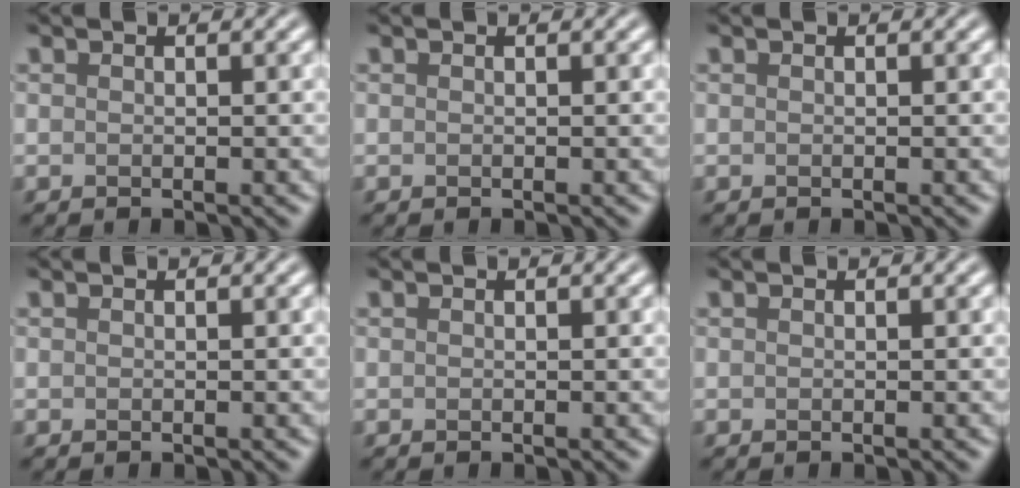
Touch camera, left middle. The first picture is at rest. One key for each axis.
{"total": 0.0}
{"total": 0.0}
{"total": 0.0}
{"total": 0.0}
{"total": 0.0}